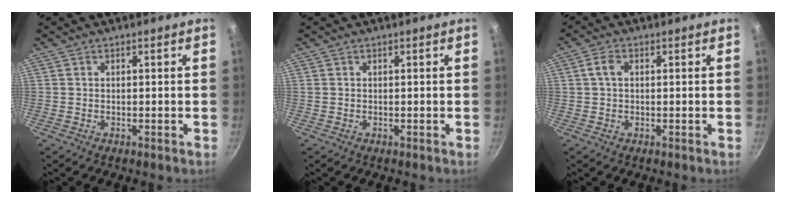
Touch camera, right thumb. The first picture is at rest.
{"total": 0.0}
{"total": 2.6, "force": [0.5, 1.6, 2.0], "torque": [-0.038, 0.007, 0.008]}